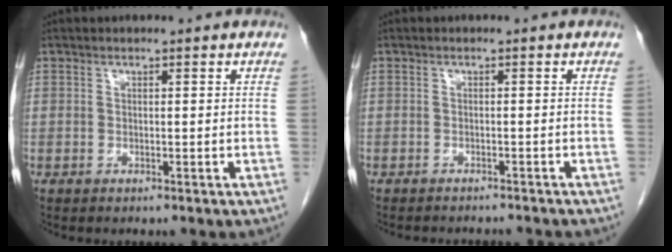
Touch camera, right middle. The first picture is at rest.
{"total": 5.9, "force": [-5.6, 1.1, 1.6], "torque": [-0.015, -0.004, -0.062]}